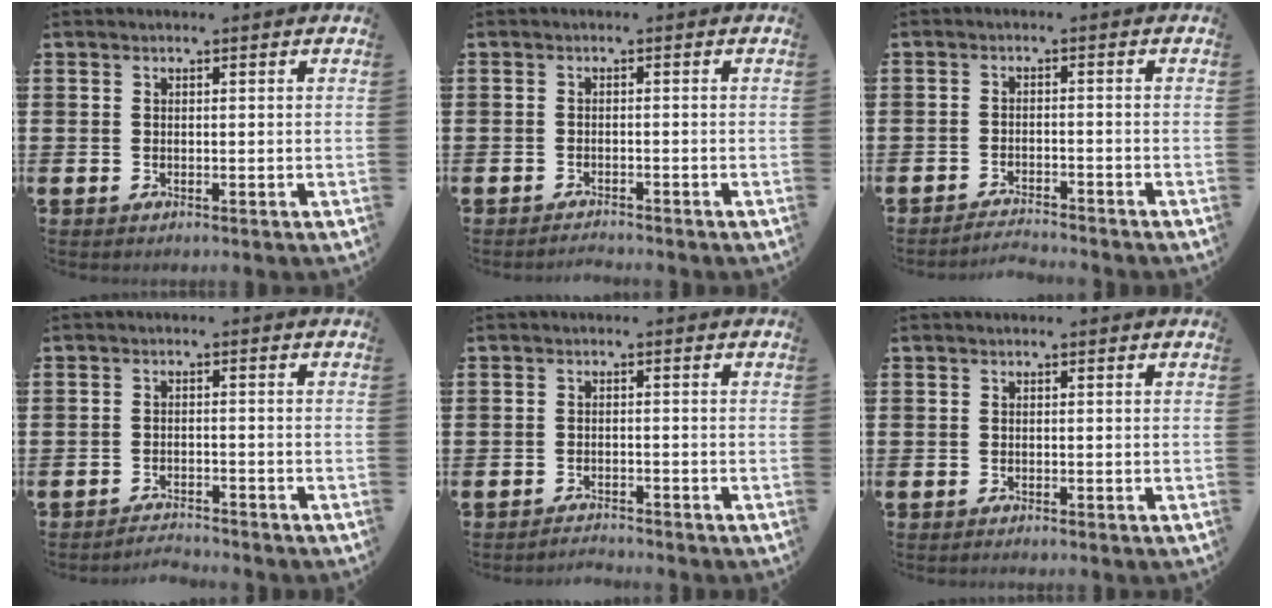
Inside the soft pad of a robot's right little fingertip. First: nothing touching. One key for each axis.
{"total": 1.1, "fx": -1.1, "fy": -0.1, "fz": -0.1, "tx": -0.002, "ty": 0.002, "tz": -0.023}
{"total": 2.1, "fx": -2.1, "fy": -0.2, "fz": 0.0, "tx": -0.004, "ty": 0.005, "tz": -0.044}
{"total": 2.0, "fx": -2.0, "fy": -0.1, "fz": -0.1, "tx": -0.003, "ty": 0.005, "tz": -0.042}
{"total": 1.6, "fx": -1.5, "fy": -0.1, "fz": -0.2, "tx": -0.001, "ty": 0.006, "tz": -0.033}
{"total": 0.0}